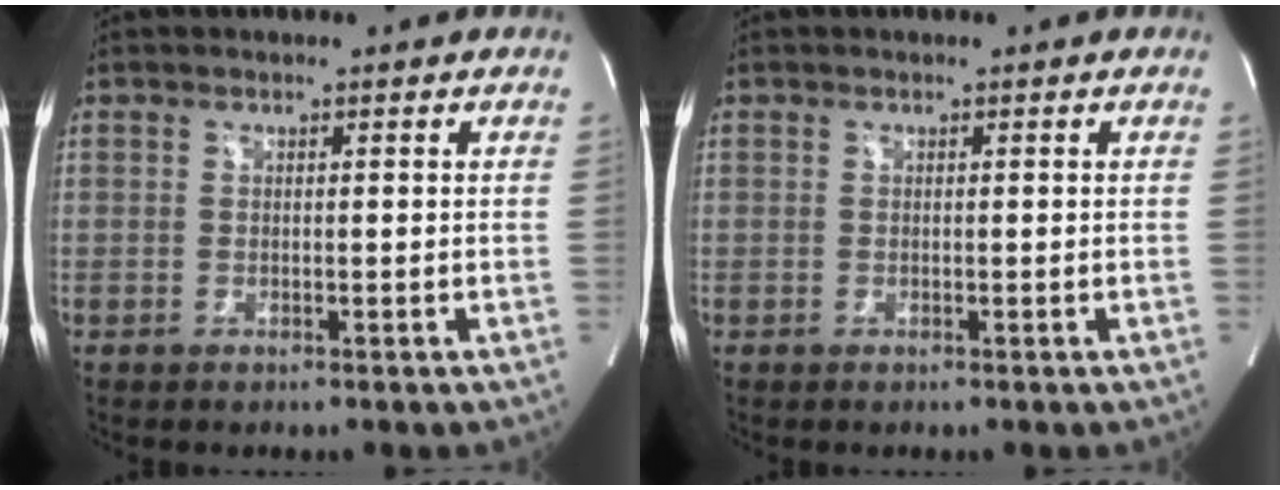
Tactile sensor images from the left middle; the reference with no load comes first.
{"total": 0.0}